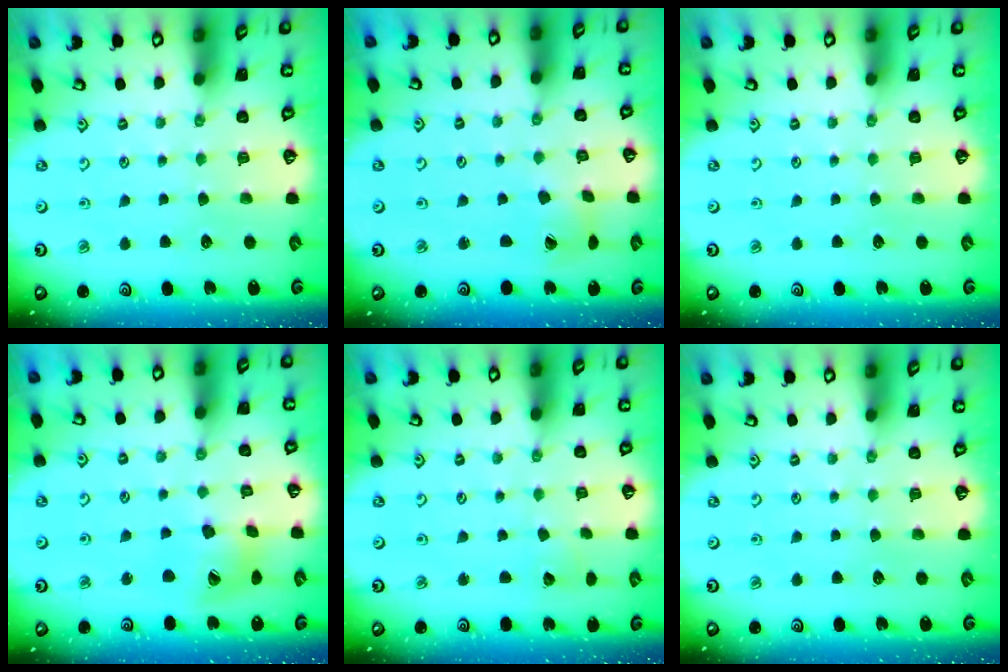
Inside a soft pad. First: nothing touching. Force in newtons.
{"total": 3.0, "press": 2.9, "slide": 0.5}
{"total": 0.0}
{"total": 14.2, "press": 14.1, "slide": 1.8}
{"total": 2.3, "press": 2.2, "slide": 0.3}
{"total": 0.0}